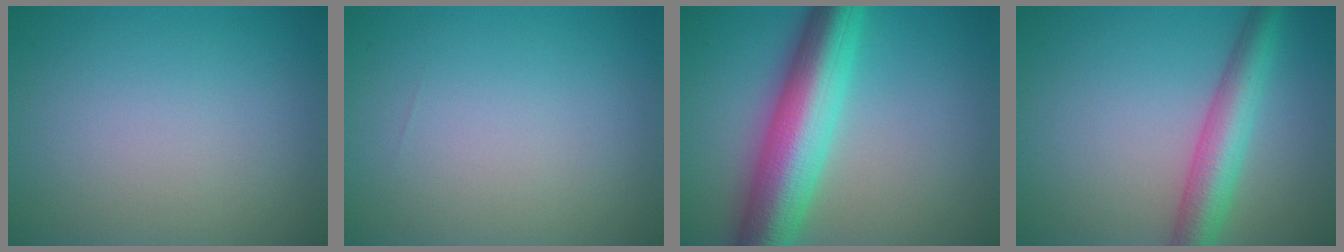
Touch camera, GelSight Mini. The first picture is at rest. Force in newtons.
{"total": 0.0}
{"total": 9.8, "press": 9.8, "slide": 0.3}
{"total": 5.1, "press": 5.1, "slide": 0.1}